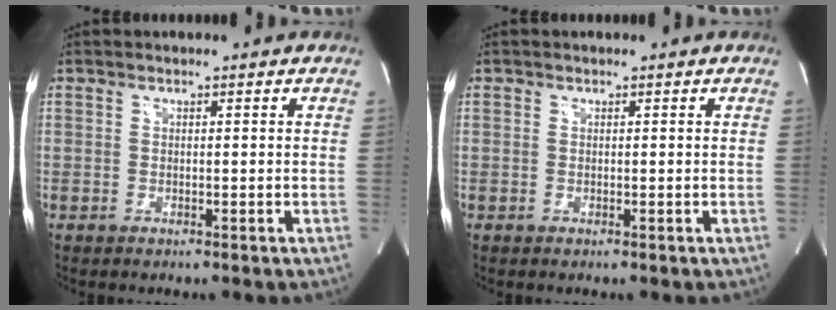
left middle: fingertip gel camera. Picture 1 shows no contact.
{"total": 0.0}